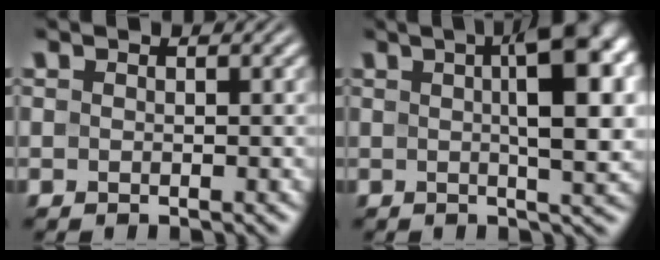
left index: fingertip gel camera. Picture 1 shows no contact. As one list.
[{"total": 9.0, "force": [2.1, 2.4, 8.4], "torque": [-0.105, 0.013, 0.029]}]